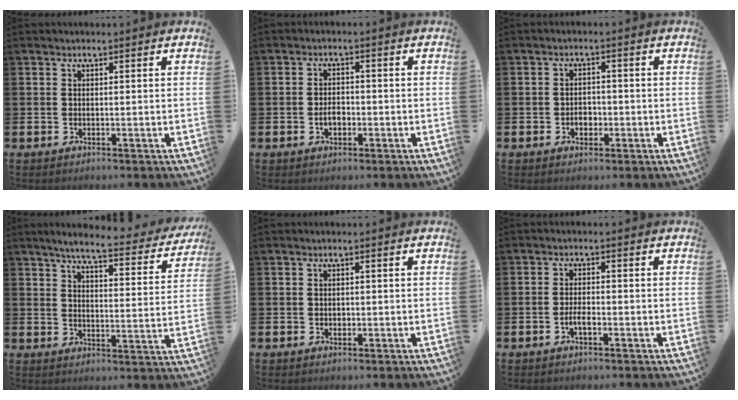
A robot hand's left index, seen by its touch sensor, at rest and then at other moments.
{"total": 2.4, "force": [-0.7, 1.6, 1.7], "torque": [-0.022, -0.001, -0.016]}
{"total": 2.2, "force": [-0.7, 1.7, 1.2], "torque": [-0.007, -0.003, -0.019]}
{"total": 5.9, "force": [5.3, 0.6, 2.5], "torque": [-0.057, -0.037, 0.084]}
{"total": 0.8, "force": [-0.1, 0.7, 0.2], "torque": [-0.005, 0.006, -0.003]}
{"total": 2.0, "force": [-0.8, 0.8, 1.7], "torque": [-0.032, 0.003, -0.016]}